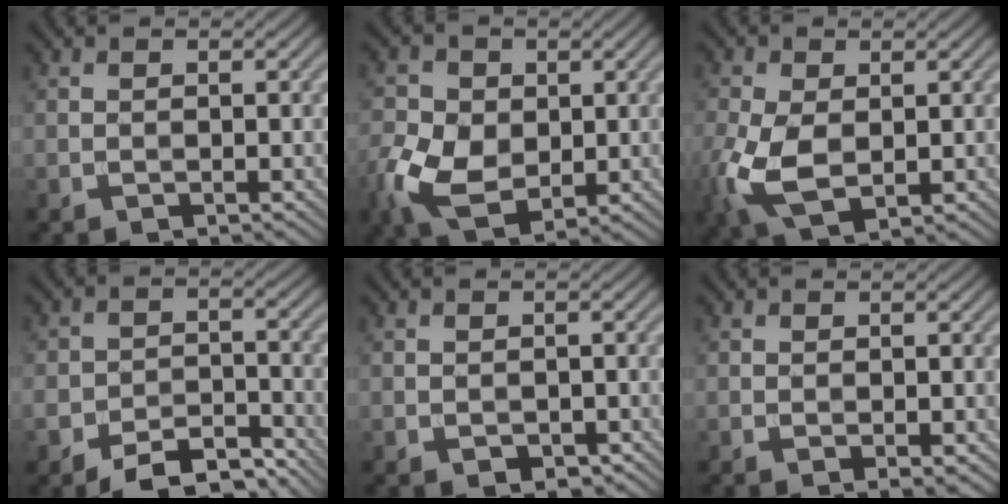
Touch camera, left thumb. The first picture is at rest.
{"total": 8.3, "force": [-1.1, 6.0, 5.6], "torque": [-0.140, -0.007, -0.031]}
{"total": 7.5, "force": [-1.0, 4.6, 5.8], "torque": [-0.160, -0.018, -0.016]}
{"total": 7.9, "force": [-6.1, 3.6, 3.5], "torque": [-0.055, -0.010, -0.103]}
{"total": 1.5, "force": [-0.4, 1.1, 0.8], "torque": [-0.015, -0.010, -0.003]}
{"total": 0.8, "force": [0.0, 0.2, 0.8], "torque": [-0.016, -0.005, 0.004]}